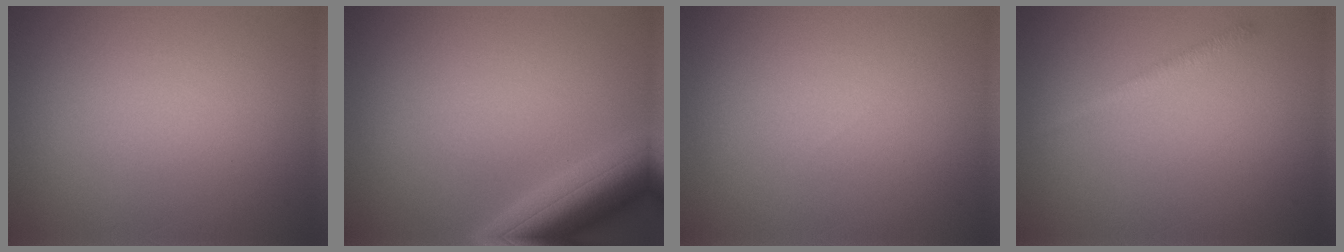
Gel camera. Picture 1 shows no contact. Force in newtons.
{"total": 7.1, "press": 7.1, "slide": 0.5}
{"total": 0.0}
{"total": 1.2, "press": 1.1, "slide": 0.0}